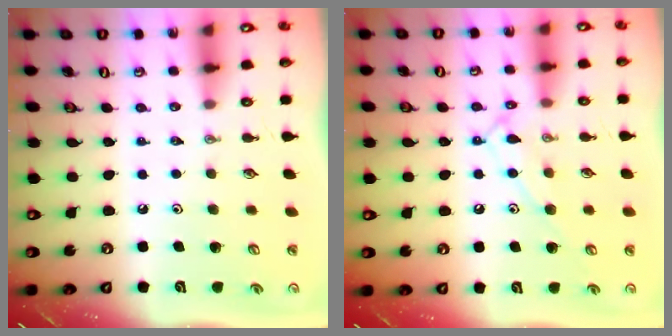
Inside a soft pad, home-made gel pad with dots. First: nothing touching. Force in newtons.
{"total": 11.4, "press": 11.4, "slide": 0.8}